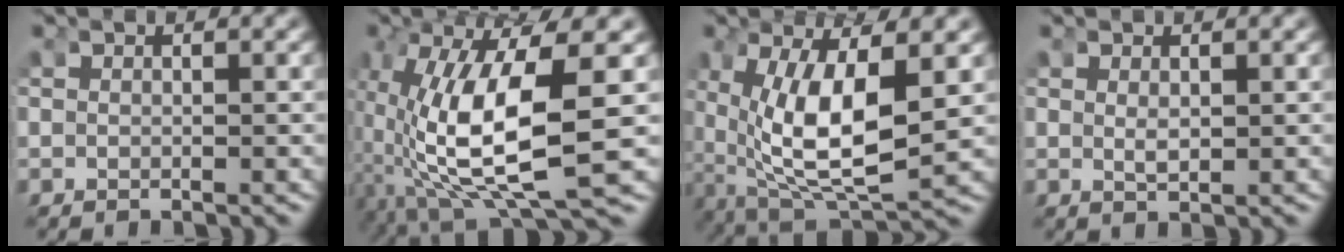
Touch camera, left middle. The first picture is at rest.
{"total": 12.8, "force": [-1.8, 6.2, 11.1], "torque": [-0.232, -0.043, 0.002]}
{"total": 10.0, "force": [-0.5, 5.6, 8.3], "torque": [-0.167, -0.040, 0.019]}
{"total": 0.8, "force": [0.2, 0.0, 0.8], "torque": [-0.026, -0.013, 0.014]}